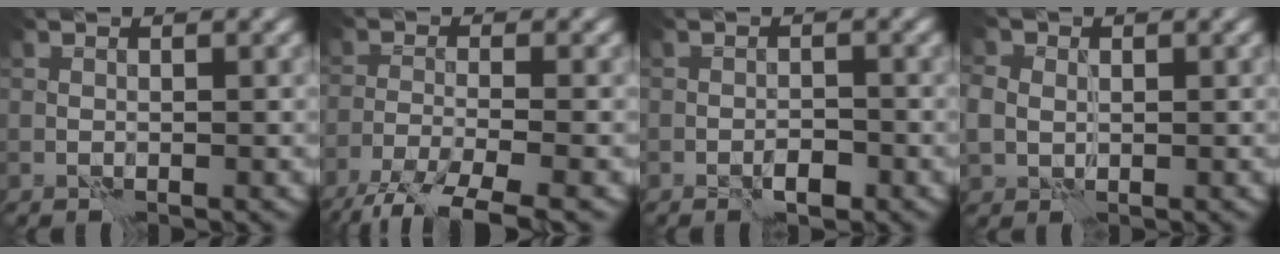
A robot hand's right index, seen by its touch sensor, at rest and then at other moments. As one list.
[{"total": 6.5, "force": [-4.8, 1.2, 4.1], "torque": [-0.074, -0.009, -0.091]}, {"total": 1.5, "force": [-0.9, 0.6, 1.0], "torque": [-0.012, 0.004, -0.014]}, {"total": 2.7, "force": [0.5, 2.3, 1.3], "torque": [-0.030, 0.005, 0.007]}]